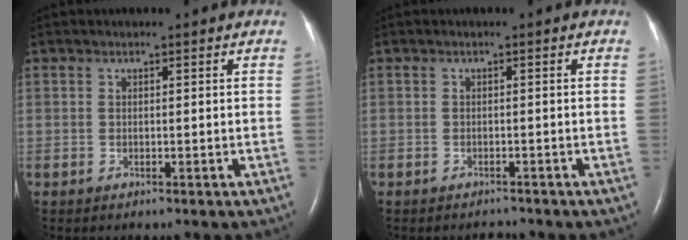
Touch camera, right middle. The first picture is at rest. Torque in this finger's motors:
{"motor_torque": [-0.27, 0.09, -0.05, -0.01]}